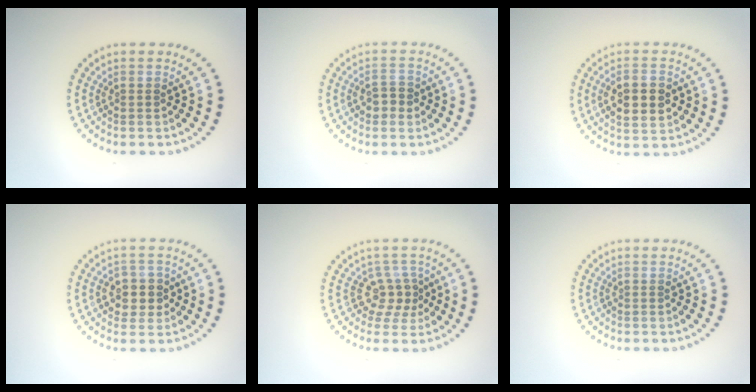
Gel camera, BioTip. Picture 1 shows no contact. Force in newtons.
{"total": 2.0, "press": 2.0, "slide": 0.3}
{"total": 4.3, "press": 4.3, "slide": 0.2}
{"total": 2.9, "press": 2.7, "slide": 0.9}
{"total": 2.5, "press": 1.9, "slide": 1.7}
{"total": 0.0}